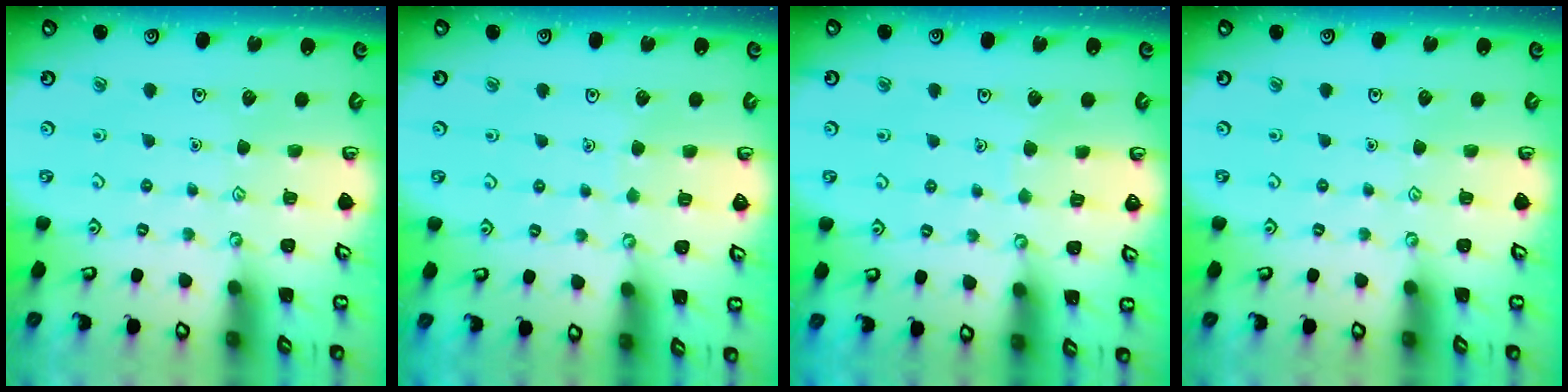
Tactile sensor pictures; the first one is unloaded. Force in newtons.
{"total": 1.5, "press": 1.5, "slide": 0.2}
{"total": 2.3, "press": 2.3, "slide": 0.1}
{"total": 0.0}